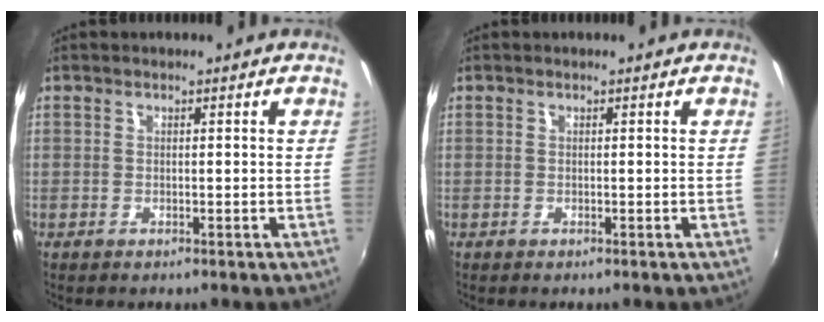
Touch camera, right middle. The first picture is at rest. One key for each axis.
{"total": 0.0}